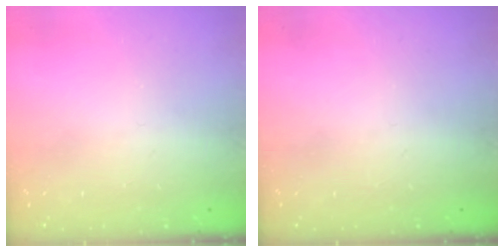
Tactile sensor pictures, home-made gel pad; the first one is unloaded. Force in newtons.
{"total": 0.0}